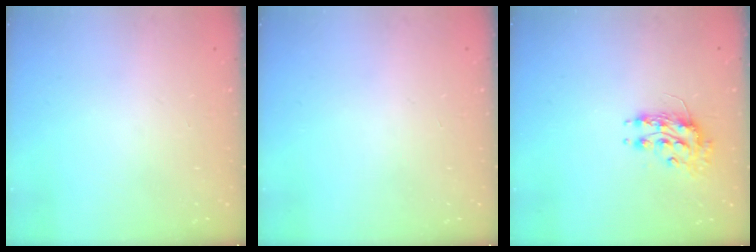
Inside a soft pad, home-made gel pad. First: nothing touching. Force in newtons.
{"total": 0.0}
{"total": 8.5, "press": 8.5, "slide": 0.6}